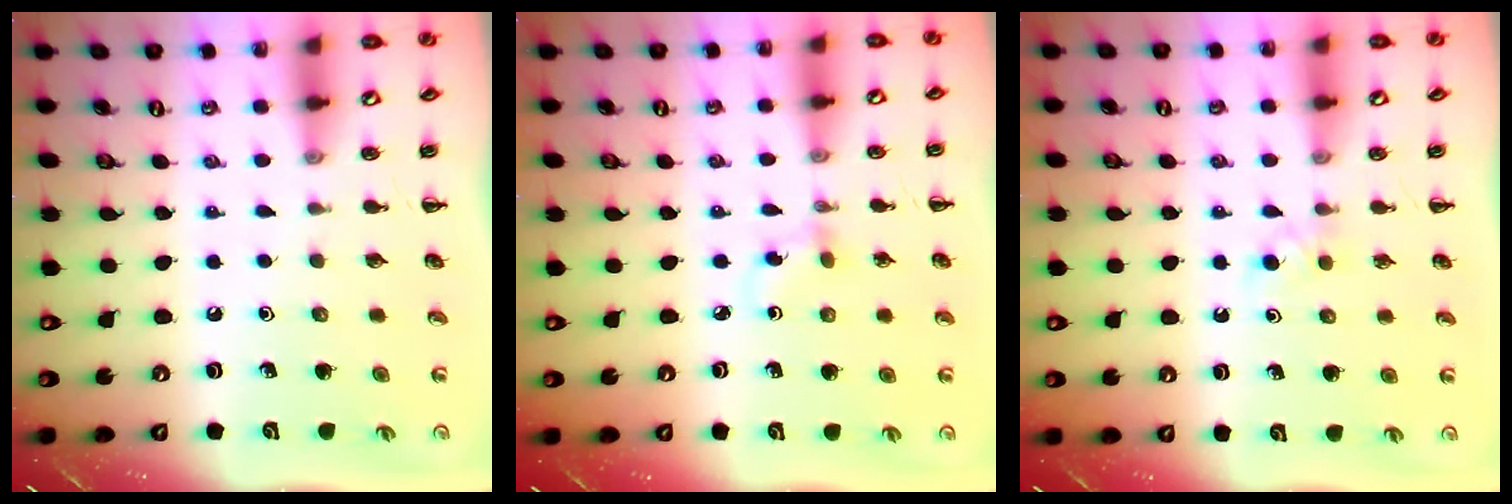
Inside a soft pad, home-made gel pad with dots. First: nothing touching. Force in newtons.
{"total": 2.8, "press": 2.5, "slide": 1.2}
{"total": 2.6, "press": 2.3, "slide": 1.2}